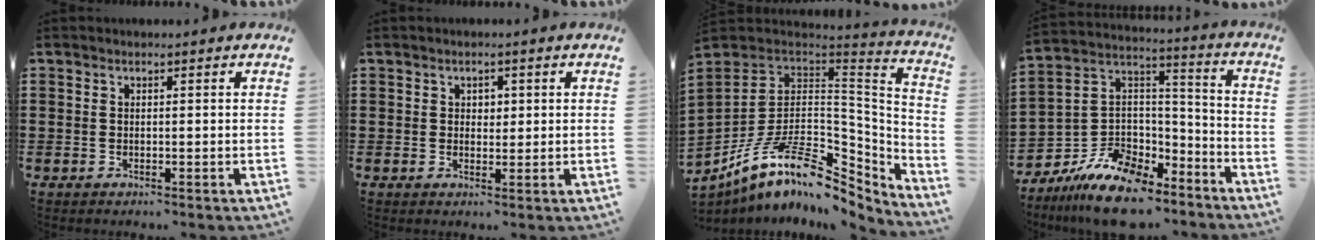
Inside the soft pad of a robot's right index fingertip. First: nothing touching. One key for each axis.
{"total": 1.5, "fx": 0.5, "fy": 1.2, "fz": 0.6, "tx": -0.016, "ty": 0.009, "tz": 0.007}
{"total": 14.9, "fx": -6.8, "fy": 7.7, "fz": 10.9, "tx": -0.217, "ty": 0.009, "tz": -0.120}
{"total": 13.7, "fx": -10.9, "fy": 6.1, "fz": 5.6, "tx": -0.116, "ty": 0.043, "tz": -0.202}